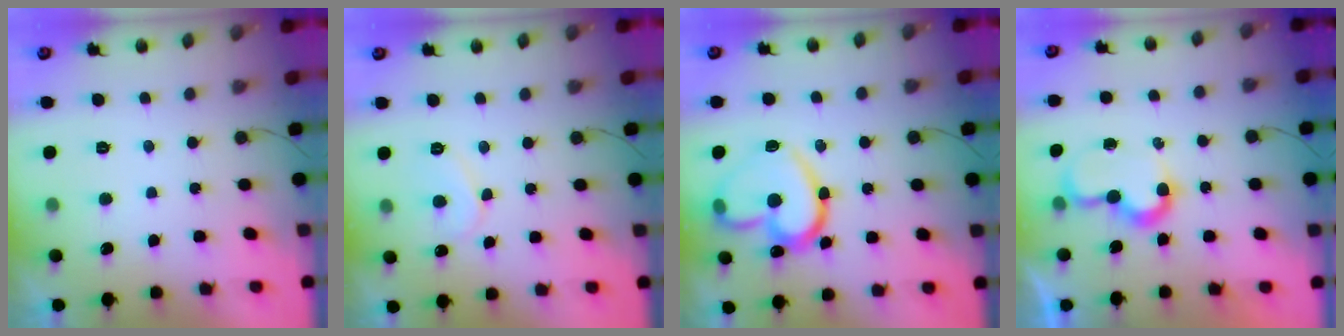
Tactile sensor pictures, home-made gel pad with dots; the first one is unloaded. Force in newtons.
{"total": 6.6, "press": 6.6, "slide": 0.5}
{"total": 19.0, "press": 19.0, "slide": 1.8}
{"total": 7.2, "press": 7.2, "slide": 0.4}